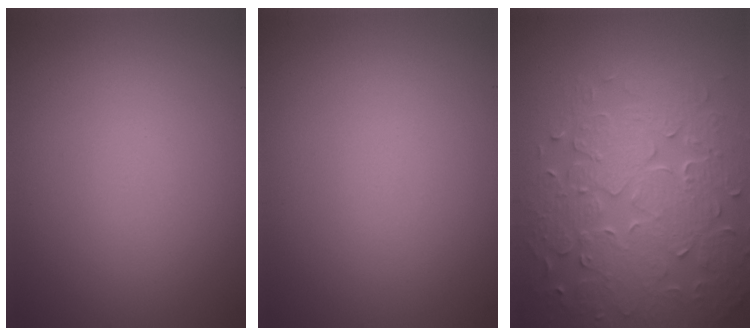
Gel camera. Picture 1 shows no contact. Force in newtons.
{"total": 0.0}
{"total": 8.3, "press": 5.9, "slide": 5.8}